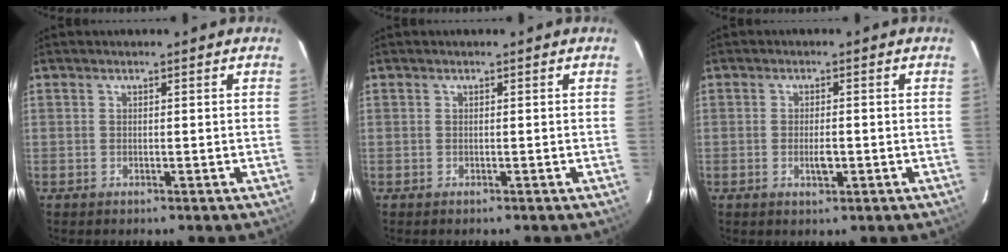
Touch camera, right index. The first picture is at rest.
{"total": 0.0}
{"total": 2.4, "force": [-0.7, 0.7, 2.2], "torque": [-0.042, 0.000, -0.009]}